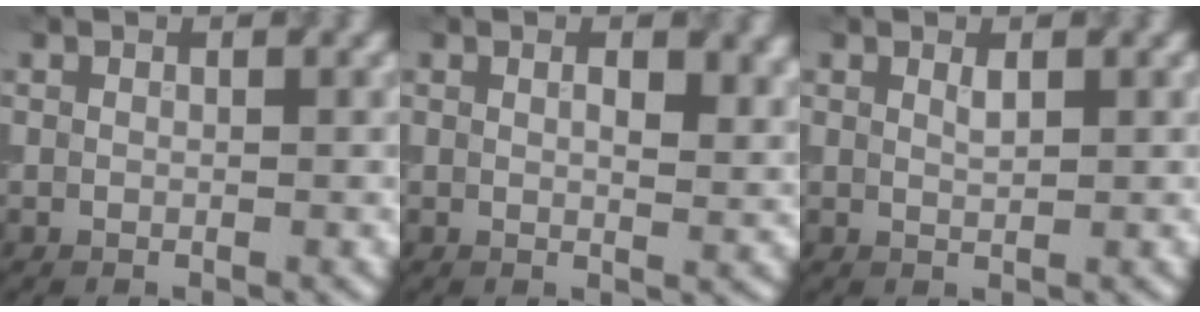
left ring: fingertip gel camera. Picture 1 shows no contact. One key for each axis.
{"total": 3.5, "fx": 1.3, "fy": 1.4, "fz": 3.0, "tx": -0.039, "ty": 0.000, "tz": 0.020}
{"total": 0.8, "fx": 0.5, "fy": 0.2, "fz": 0.6, "tx": -0.011, "ty": 0.000, "tz": 0.010}